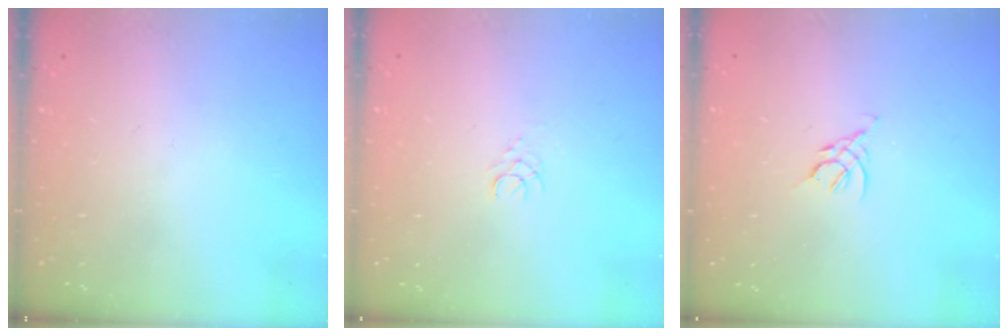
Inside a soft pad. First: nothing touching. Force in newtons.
{"total": 2.4, "press": 2.4, "slide": 0.3}
{"total": 2.5, "press": 2.5, "slide": 0.7}